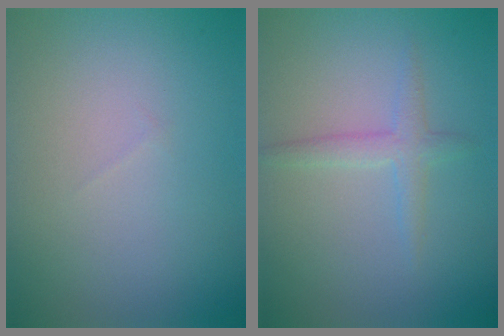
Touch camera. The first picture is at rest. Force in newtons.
{"total": 1.9, "press": 1.9, "slide": 0.2}